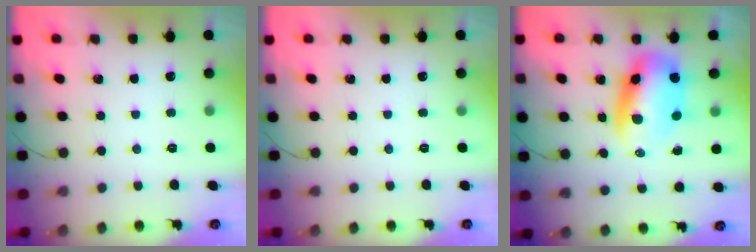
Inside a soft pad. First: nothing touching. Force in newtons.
{"total": 0.0}
{"total": 9.7, "press": 9.4, "slide": 2.4}